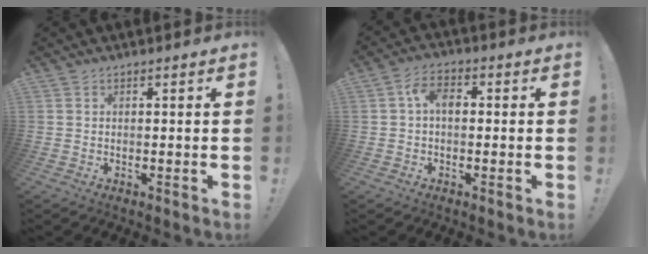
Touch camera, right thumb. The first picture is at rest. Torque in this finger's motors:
{"motor_torque": [0.41, 0.30, 0.49, -0.01, 0.00]}